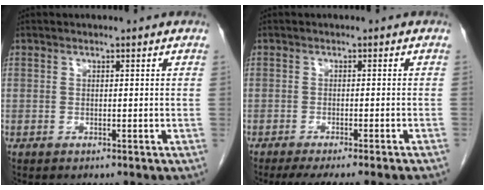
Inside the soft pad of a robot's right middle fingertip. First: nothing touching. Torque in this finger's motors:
{"motor_torque": [1.08, -1.06, 0.08, 0.04]}